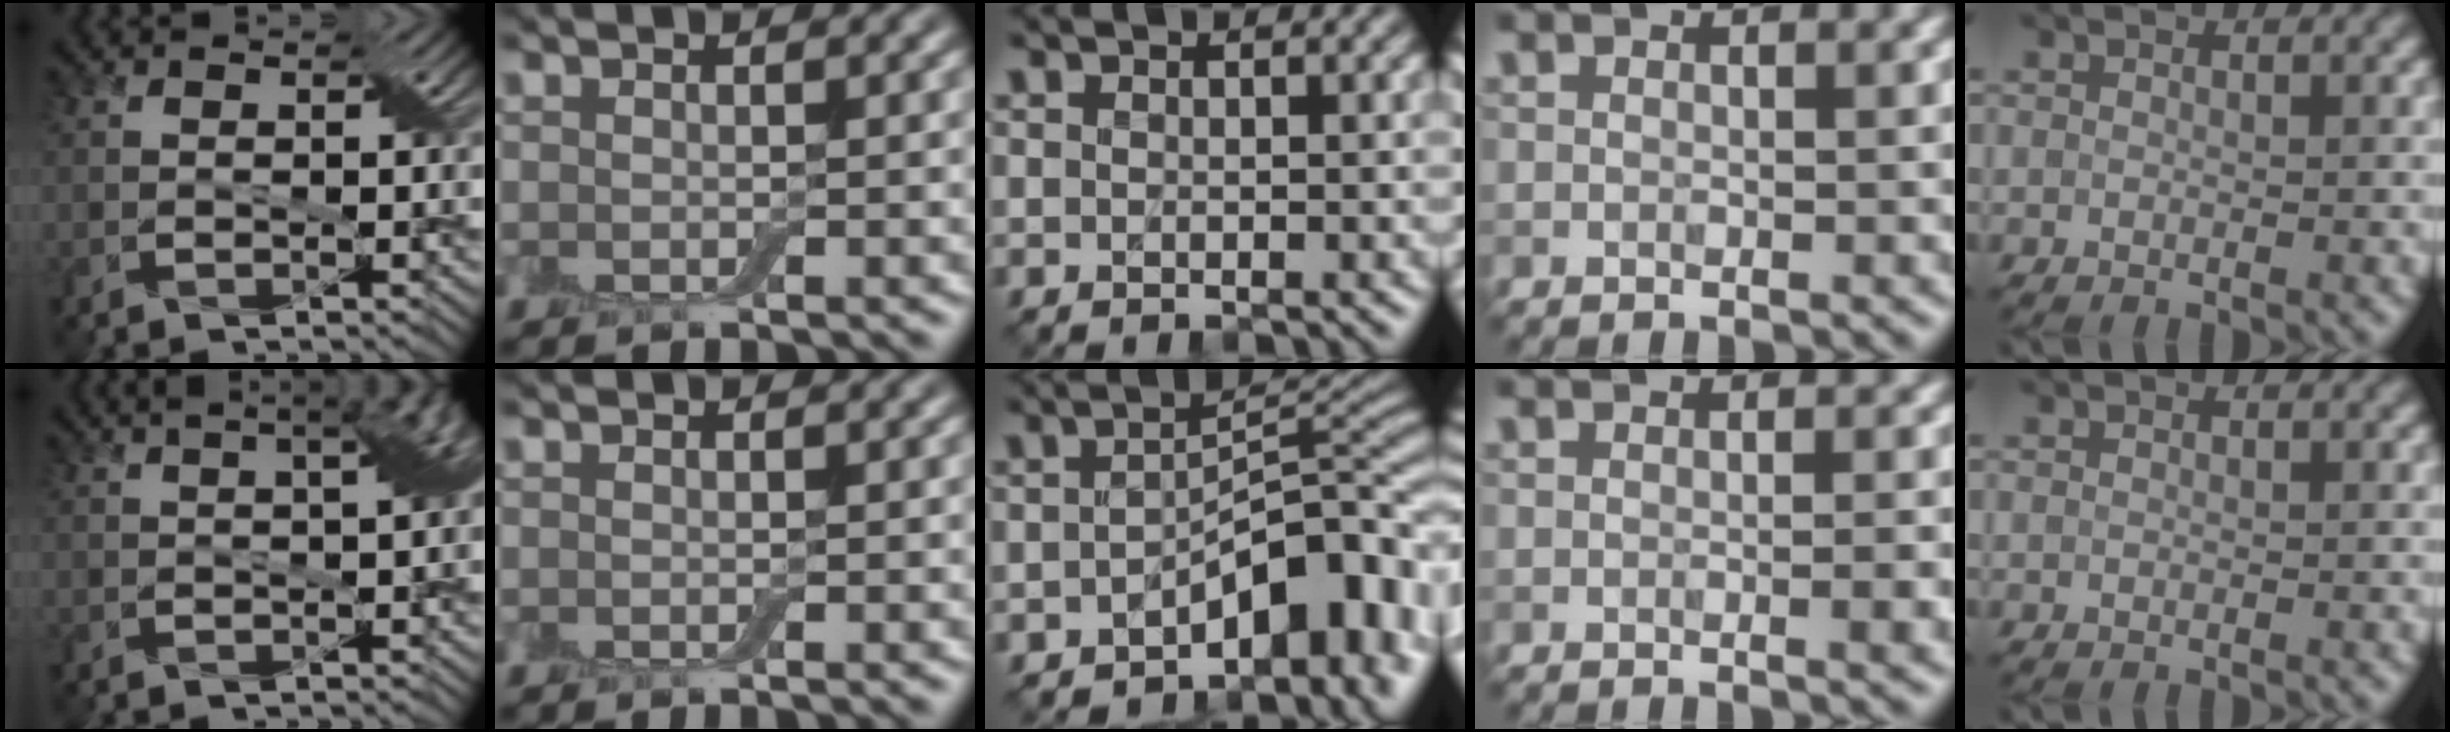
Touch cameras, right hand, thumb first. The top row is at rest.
{"thumb": {"total": 5.4, "force": [1.4, 1.8, 4.9], "torque": [-0.044, 0.028, 0.007]}, "middle": {"total": 8.5, "force": [-4.5, 3.9, 6.1], "torque": [-0.055, 0.006, -0.078]}, "ring": {"total": 1.8, "force": [-0.3, 0.4, 1.8], "torque": [-0.021, 0.000, -0.006]}}